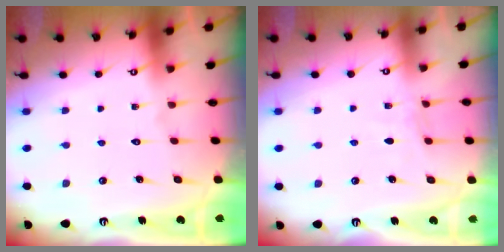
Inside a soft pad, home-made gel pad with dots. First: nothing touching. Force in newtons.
{"total": 2.9, "press": 2.9, "slide": 0.5}